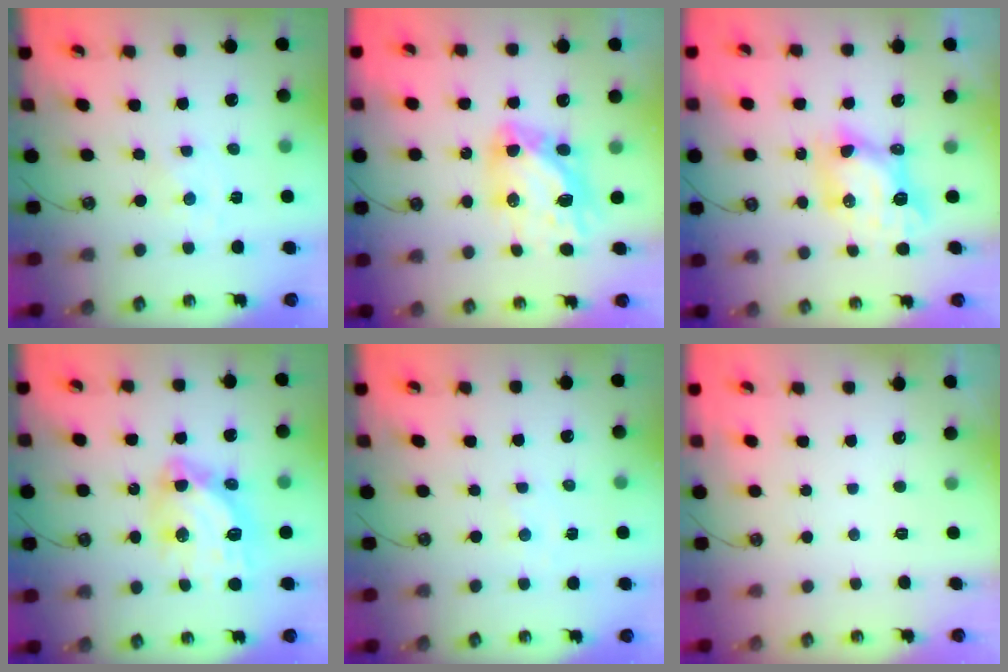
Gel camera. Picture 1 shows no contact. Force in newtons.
{"total": 13.1, "press": 13.0, "slide": 1.6}
{"total": 8.8, "press": 8.8, "slide": 0.8}
{"total": 14.8, "press": 14.8, "slide": 1.5}
{"total": 1.0, "press": 1.0, "slide": 0.2}
{"total": 0.0}